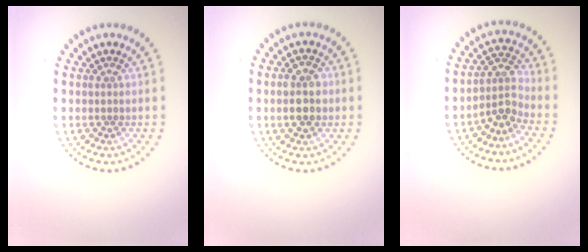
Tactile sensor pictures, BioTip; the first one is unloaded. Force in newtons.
{"total": 2.9, "press": 2.9, "slide": 0.1}
{"total": 2.7, "press": 2.1, "slide": 1.8}